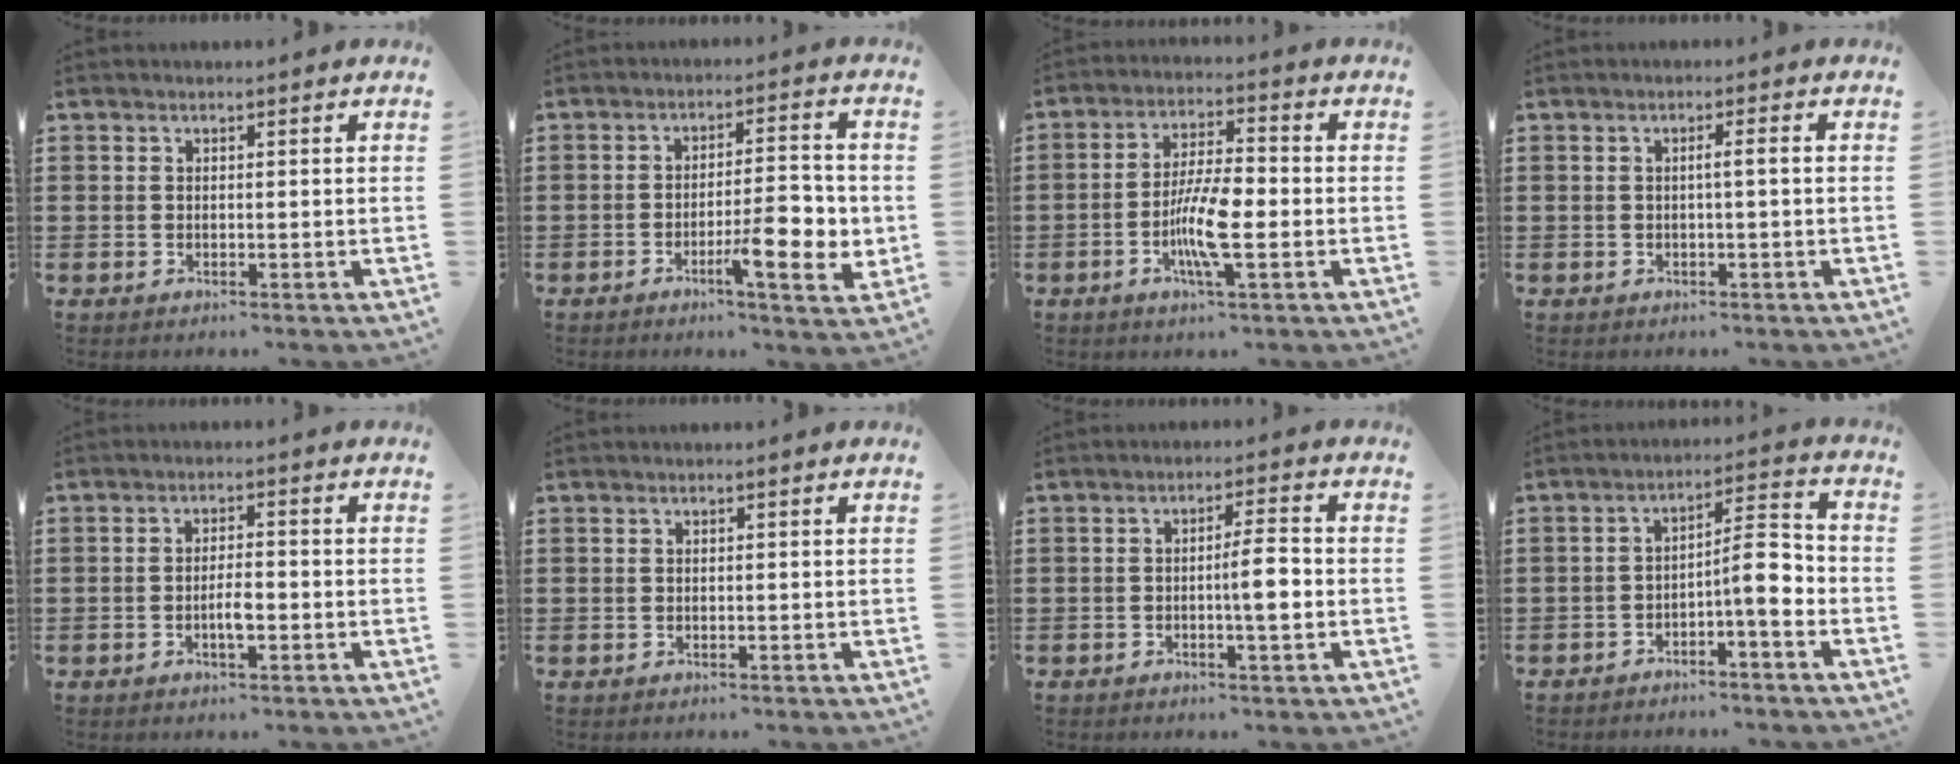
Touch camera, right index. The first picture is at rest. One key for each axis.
{"total": 8.7, "fx": -2.8, "fy": 2.4, "fz": 7.9, "tx": -0.102, "ty": -0.008, "tz": -0.046}
{"total": 8.4, "fx": -2.2, "fy": 2.1, "fz": 7.9, "tx": -0.151, "ty": -0.003, "tz": -0.042}
{"total": 1.7, "fx": -0.2, "fy": -0.1, "fz": 1.7, "tx": -0.030, "ty": -0.001, "tz": -0.006}
{"total": 3.2, "fx": -1.0, "fy": 0.9, "fz": 2.9, "tx": -0.060, "ty": 0.003, "tz": -0.021}
{"total": 0.0}
{"total": 4.9, "fx": -0.8, "fy": 0.6, "fz": 4.9, "tx": -0.076, "ty": -0.002, "tz": -0.017}
{"total": 6.8, "fx": -2.4, "fy": 1.8, "fz": 6.1, "tx": -0.097, "ty": 0.009, "tz": -0.045}